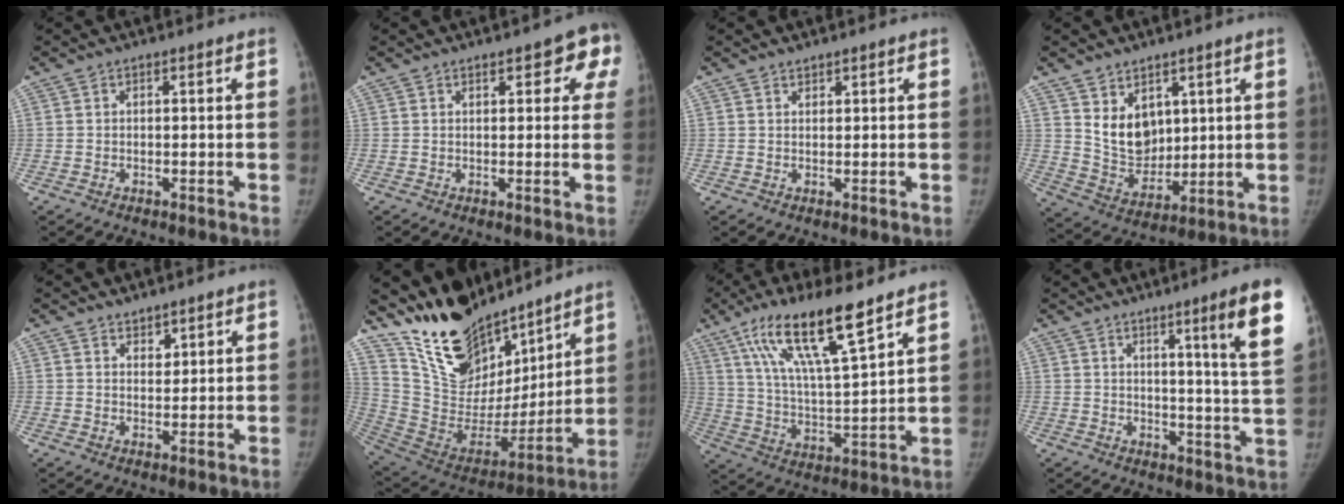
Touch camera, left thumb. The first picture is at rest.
{"total": 7.1, "force": [3.4, 3.1, 5.4], "torque": [-0.026, -0.007, 0.030]}
{"total": 1.1, "force": [1.0, 0.4, 0.1], "torque": [0.007, -0.007, 0.014]}
{"total": 9.3, "force": [4.0, 6.7, 5.0], "torque": [-0.056, -0.040, 0.094]}
{"total": 2.7, "force": [2.2, 1.5, 0.6], "torque": [0.009, -0.016, 0.036]}
{"total": 23.3, "force": [19.1, 9.8, 9.0], "torque": [-0.114, -0.104, 0.340]}
{"total": 17.6, "force": [11.1, 3.2, 13.3], "torque": [-0.234, -0.043, 0.210]}
{"total": 12.9, "force": [6.7, -0.2, 11.0], "torque": [-0.143, -0.041, 0.090]}